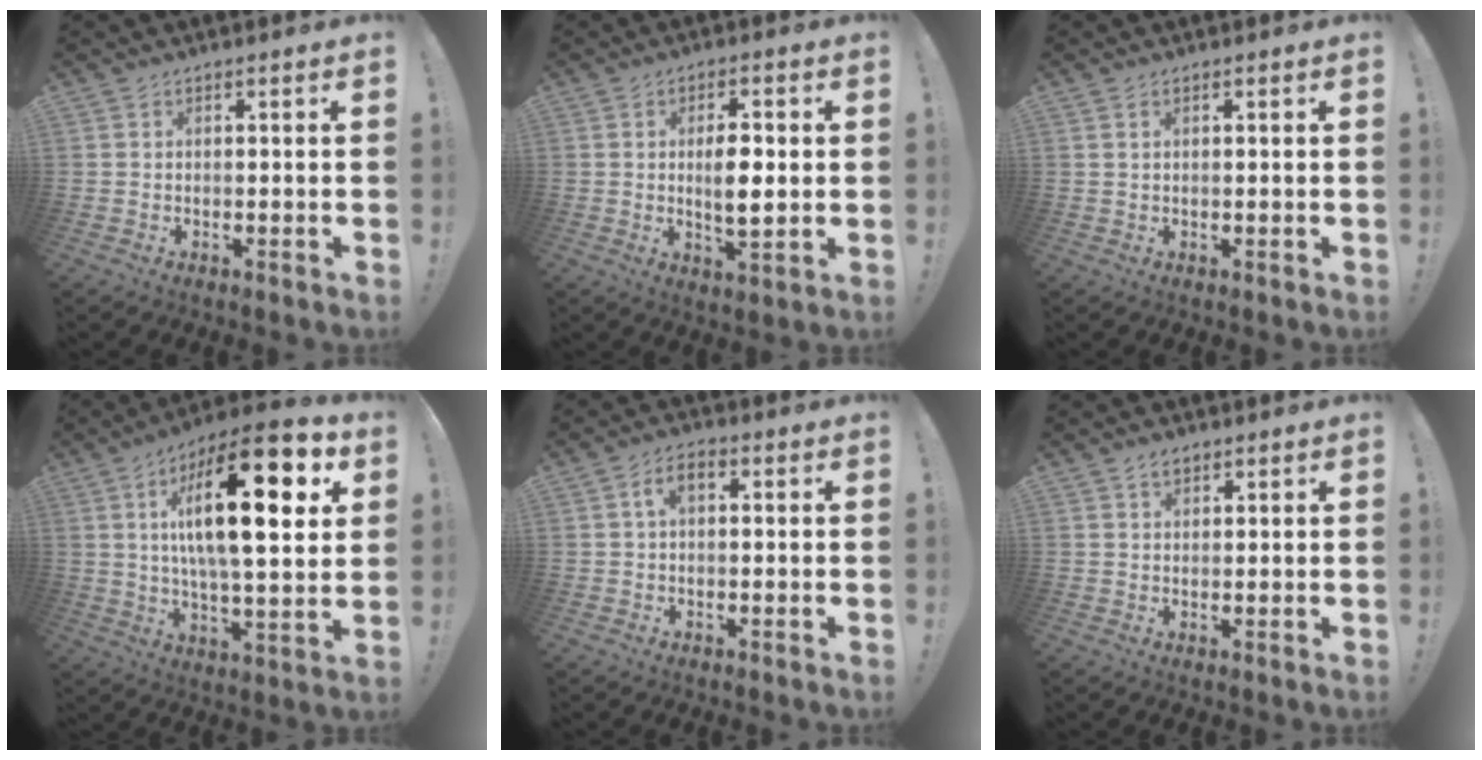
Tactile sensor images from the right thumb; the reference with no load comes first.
{"total": 6.8, "force": [0.4, 2.7, 6.3], "torque": [-0.106, -0.010, 0.000]}
{"total": 0.9, "force": [0.5, 0.4, 0.6], "torque": [-0.021, 0.004, 0.012]}
{"total": 24.8, "force": [7.9, 7.8, 22.1], "torque": [-0.366, -0.028, 0.111]}
{"total": 4.8, "force": [0.8, 2.6, 3.9], "torque": [-0.067, 0.012, 0.012]}
{"total": 2.7, "force": [1.8, 1.6, 1.3], "torque": [-0.020, -0.003, 0.032]}